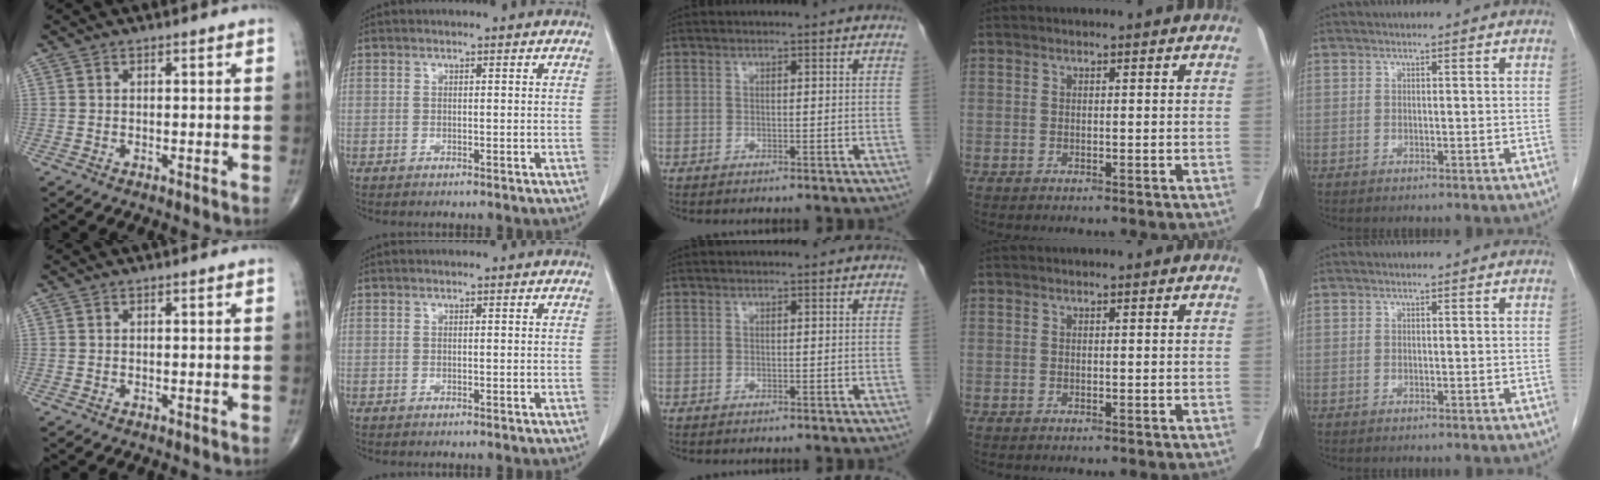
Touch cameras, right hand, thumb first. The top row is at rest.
{}